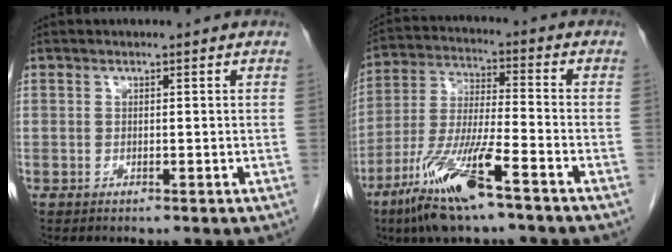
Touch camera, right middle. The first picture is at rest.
{"total": 13.6, "force": [-8.2, 1.3, 10.7], "torque": [-0.224, -0.028, -0.154]}